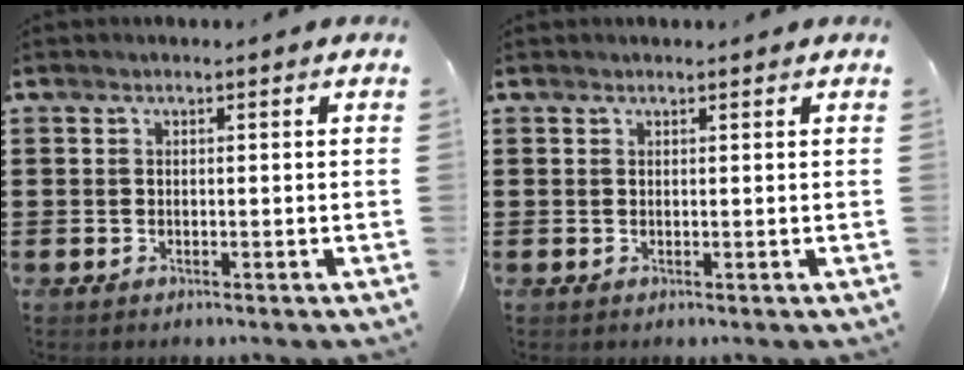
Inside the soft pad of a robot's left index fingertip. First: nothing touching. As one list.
[{"total": 0.5, "force": [0.5, 0.2, 0.2], "torque": [-0.005, 0.002, 0.009]}]